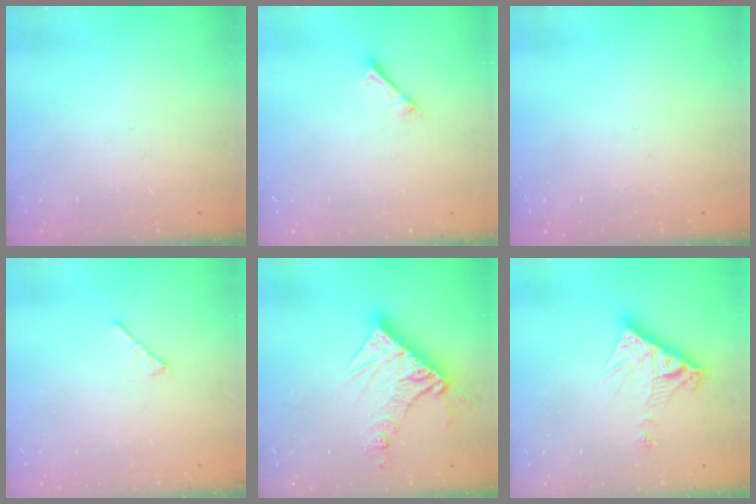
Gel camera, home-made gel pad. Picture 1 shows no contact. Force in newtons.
{"total": 1.2, "press": 1.2, "slide": 0.1}
{"total": 0.0}
{"total": 2.3, "press": 2.2, "slide": 0.6}
{"total": 14.5, "press": 14.4, "slide": 1.8}
{"total": 10.5, "press": 10.5, "slide": 0.8}